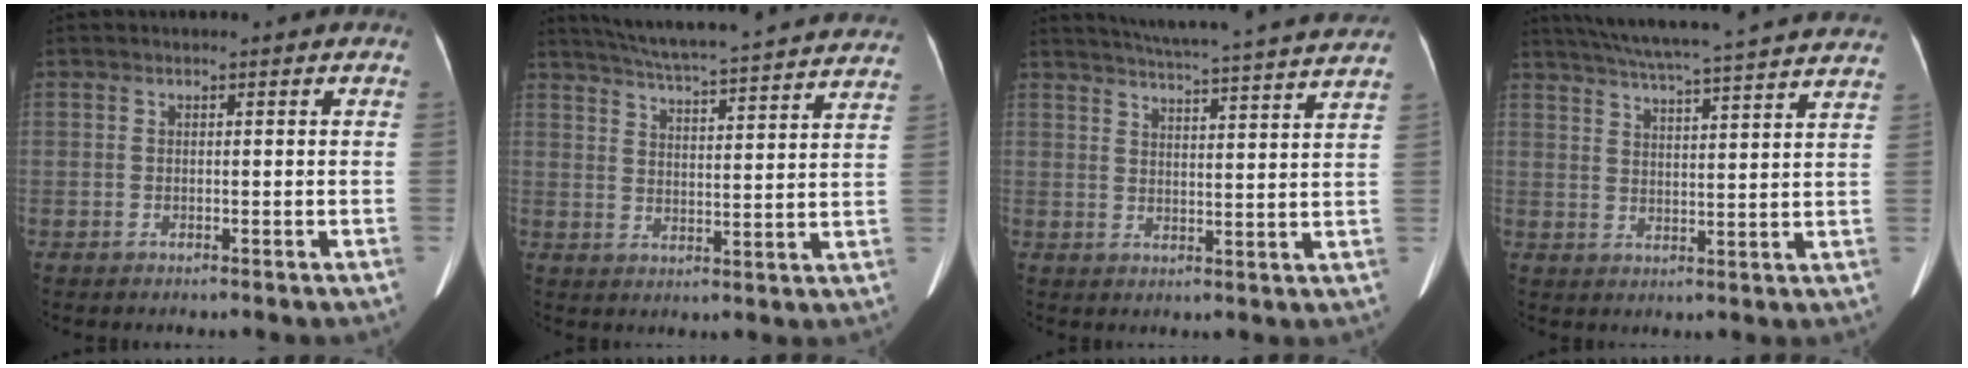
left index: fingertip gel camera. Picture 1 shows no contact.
{"total": 27.2, "force": [25.0, 2.1, 10.5], "torque": [-0.176, -0.023, 0.317]}
{"total": 21.2, "force": [19.6, -0.5, 8.0], "torque": [-0.130, -0.017, 0.246]}
{"total": 24.6, "force": [22.2, 0.9, 10.5], "torque": [-0.180, 0.004, 0.288]}